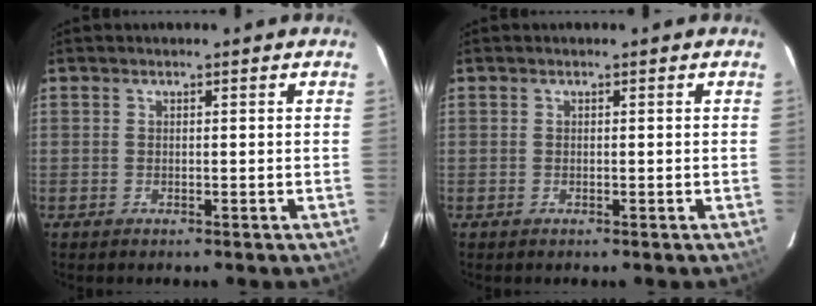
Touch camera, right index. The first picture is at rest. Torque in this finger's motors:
{"motor_torque": [0.00, 0.03, 0.00, 0.00]}